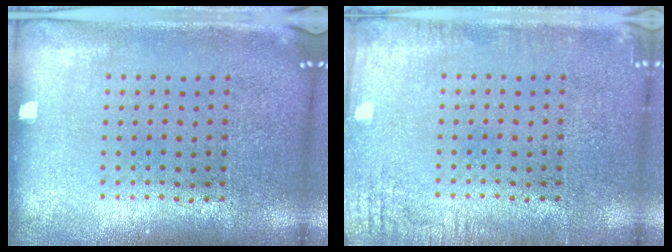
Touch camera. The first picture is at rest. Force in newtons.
{"total": 1.8, "press": 1.8, "slide": 0.1}